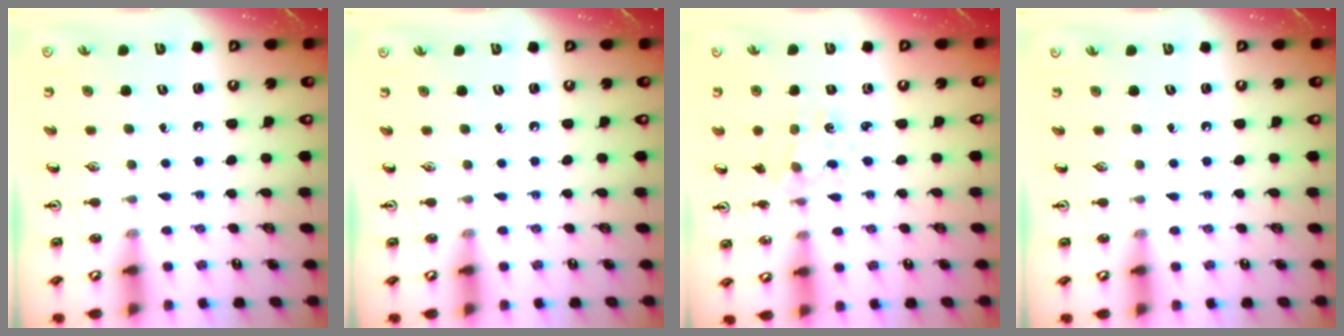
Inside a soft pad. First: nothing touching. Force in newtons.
{"total": 0.0}
{"total": 1.7, "press": 1.7, "slide": 0.3}
{"total": 0.0}